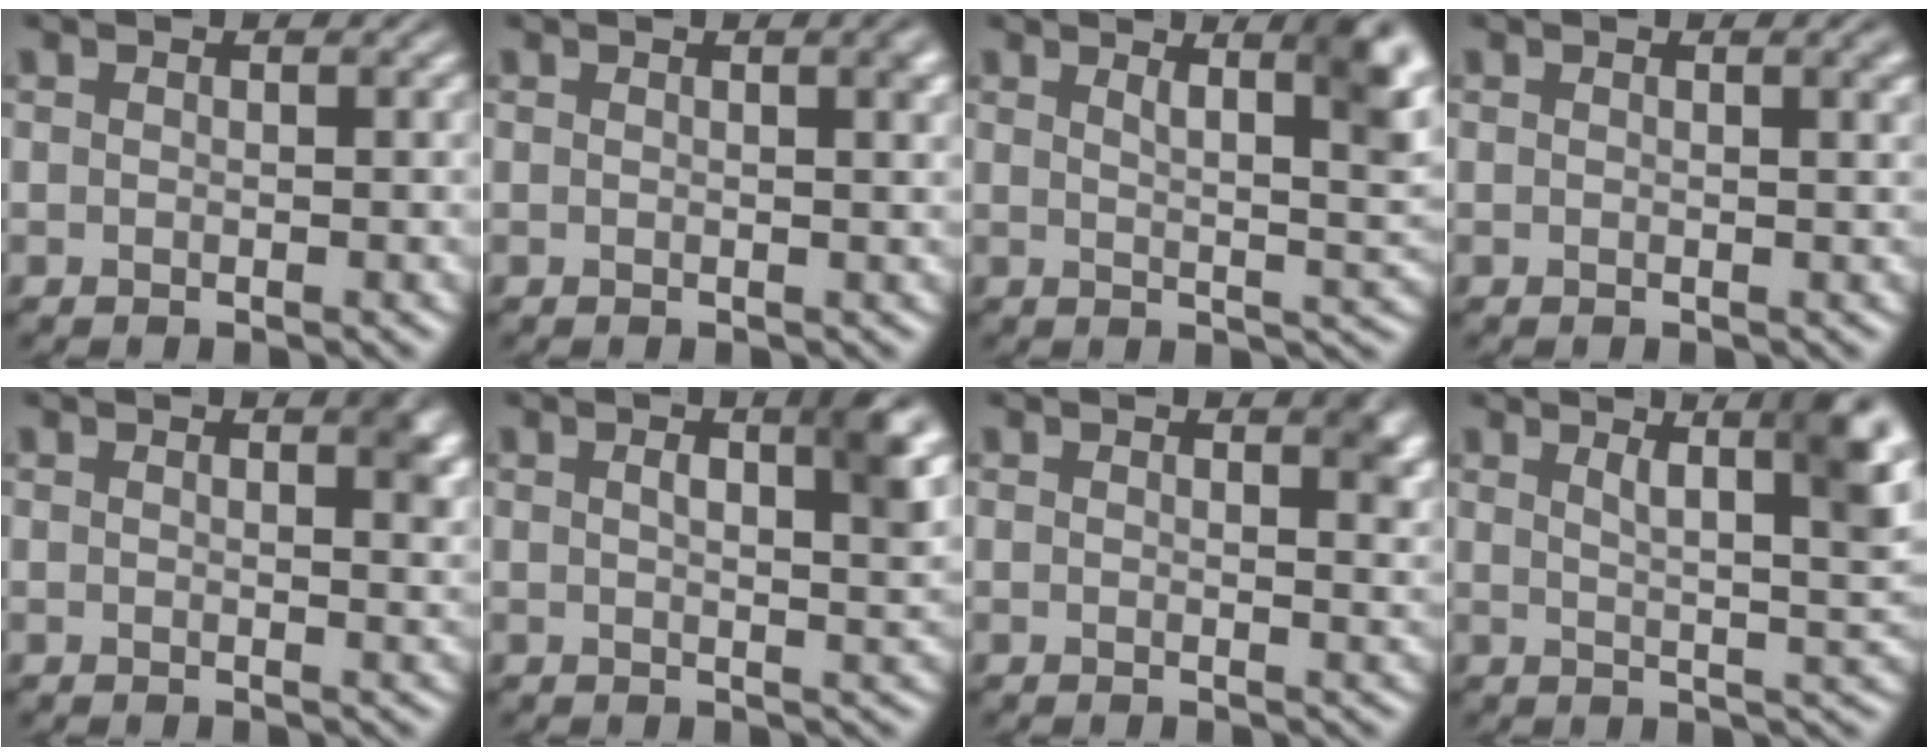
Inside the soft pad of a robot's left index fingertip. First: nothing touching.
{"total": 1.9, "force": [0.8, 0.6, 1.6], "torque": [-0.011, 0.006, 0.009]}
{"total": 6.3, "force": [3.1, 1.8, 5.2], "torque": [-0.047, 0.005, 0.046]}
{"total": 1.4, "force": [0.7, 0.5, 1.1], "torque": [-0.008, 0.005, 0.008]}
{"total": 2.6, "force": [1.3, 0.8, 2.0], "torque": [-0.015, 0.001, 0.019]}
{"total": 4.8, "force": [1.7, 1.4, 4.3], "torque": [-0.053, 0.007, 0.022]}
{"total": 2.3, "force": [1.4, 0.7, 1.7], "torque": [-0.013, -0.002, 0.021]}
{"total": 7.0, "force": [3.3, 1.8, 5.9], "torque": [-0.065, 0.007, 0.054]}